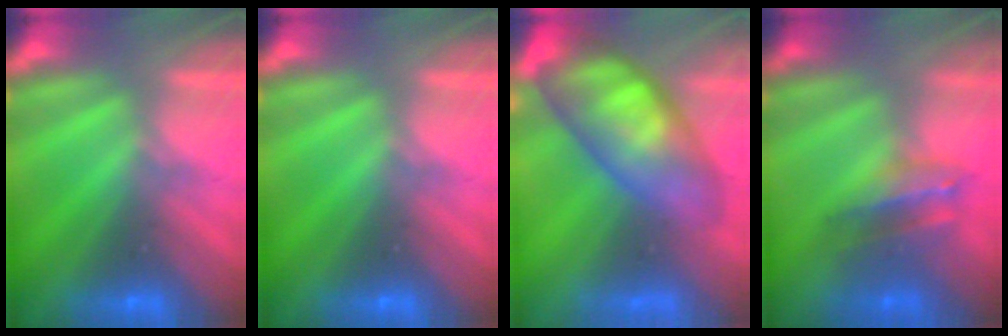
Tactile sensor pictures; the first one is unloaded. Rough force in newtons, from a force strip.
{"total": 0.0}
{"total": 7.8}
{"total": 2.6}